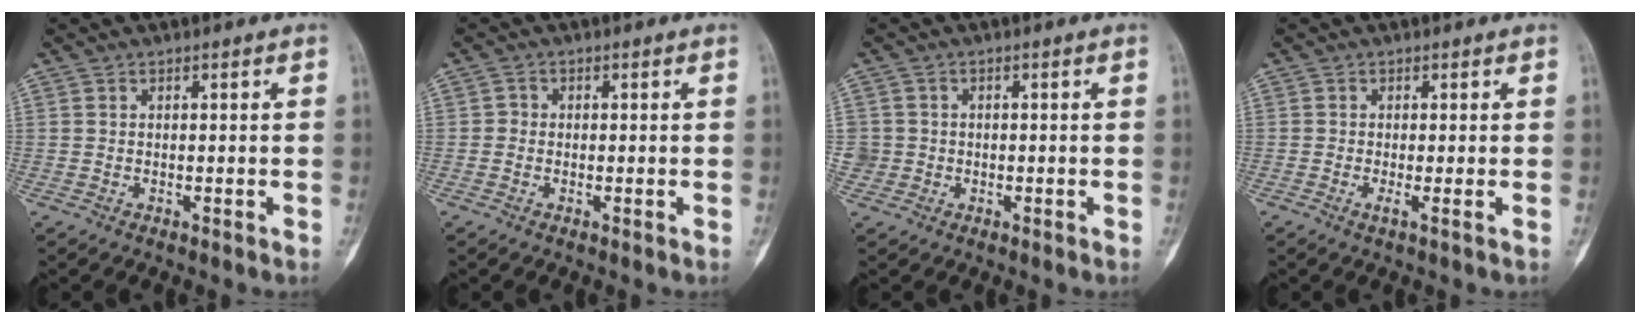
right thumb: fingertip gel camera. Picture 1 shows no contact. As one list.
[{"total": 1.2, "force": [-0.2, 1.1, 0.4], "torque": [0.001, 0.004, -0.009]}, {"total": 2.6, "force": [-0.3, 2.6, -0.2], "torque": [0.022, 0.010, -0.009]}, {"total": 5.1, "force": [-1.4, -0.5, 4.9], "torque": [-0.107, -0.019, -0.032]}]